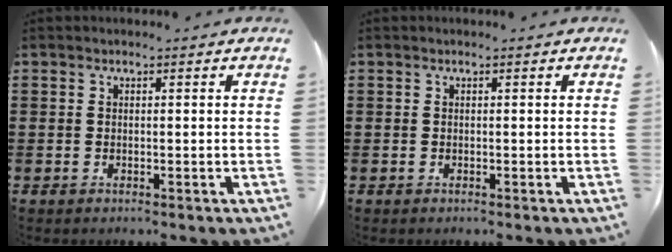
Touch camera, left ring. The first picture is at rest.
{"total": 0.0}